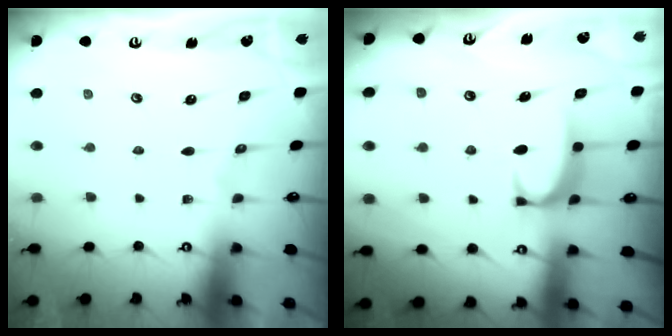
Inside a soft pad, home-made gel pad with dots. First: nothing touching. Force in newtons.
{"total": 1.9, "press": 1.8, "slide": 0.5}